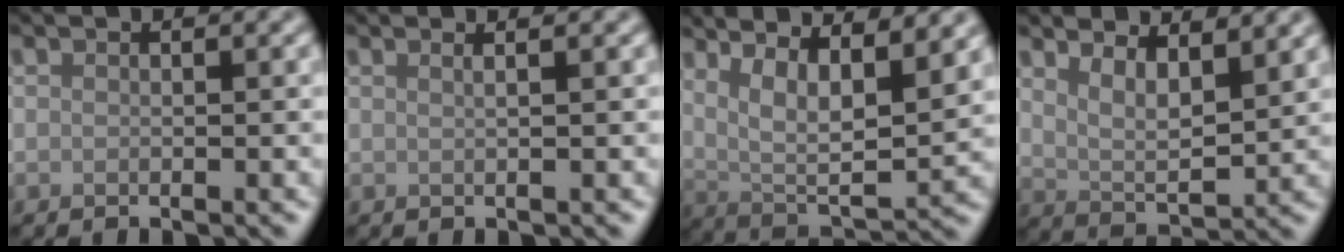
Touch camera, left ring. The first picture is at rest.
{"total": 2.1, "force": [1.1, 1.1, 1.4], "torque": [0.002, 0.003, -0.012]}
{"total": 10.6, "force": [5.4, 3.4, 8.5], "torque": [-0.136, 0.009, 0.079]}
{"total": 4.7, "force": [3.0, 1.8, 3.2], "torque": [-0.062, -0.008, 0.057]}